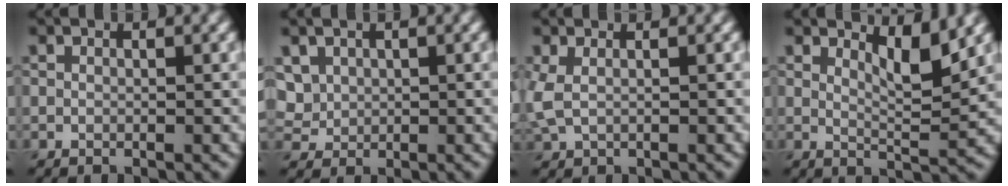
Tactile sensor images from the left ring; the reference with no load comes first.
{"total": 2.6, "force": [1.0, 2.1, 1.1], "torque": [-0.032, 0.005, 0.027]}
{"total": 1.6, "force": [0.3, 0.8, 1.3], "torque": [-0.040, 0.003, 0.006]}
{"total": 3.1, "force": [1.9, 0.6, 2.4], "torque": [-0.040, -0.010, 0.035]}